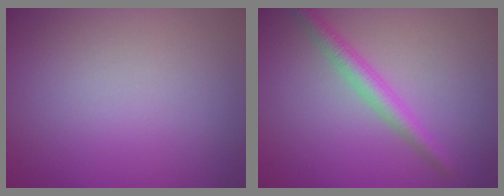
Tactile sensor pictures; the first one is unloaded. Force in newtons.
{"total": 2.5, "press": 2.5, "slide": 0.0}